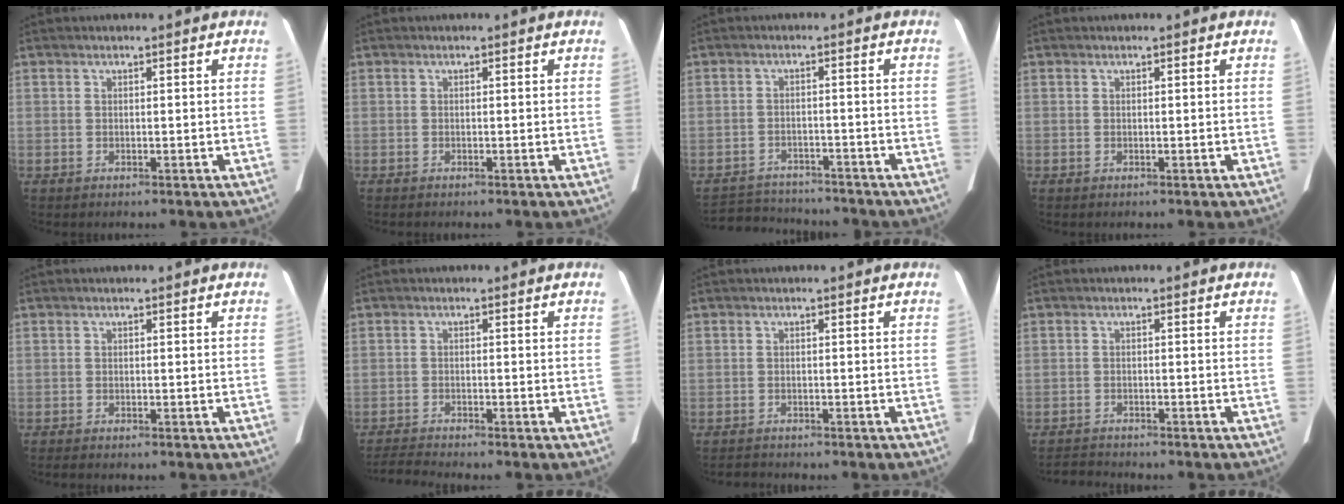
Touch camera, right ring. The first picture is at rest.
{"total": 0.0}
{"total": 9.9, "force": [-9.5, 2.2, 1.9], "torque": [-0.043, 0.008, -0.133]}
{"total": 0.0}
{"total": 0.8, "force": [-0.7, 0.0, 0.3], "torque": [-0.013, -0.004, -0.013]}
{"total": 3.1, "force": [-2.9, -1.0, 0.2], "torque": [-0.015, -0.022, -0.056]}
{"total": 1.5, "force": [-1.5, 0.2, 0.0], "torque": [-0.005, -0.008, -0.022]}
{"total": 2.7, "force": [-2.7, -0.1, 0.0], "torque": [-0.005, -0.016, -0.045]}